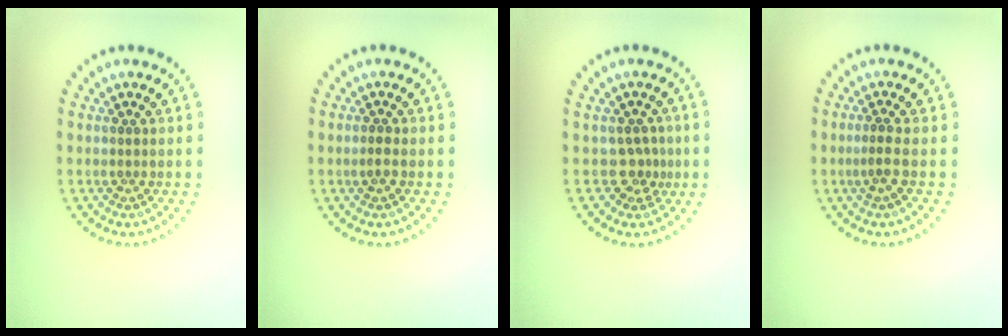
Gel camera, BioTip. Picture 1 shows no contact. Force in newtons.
{"total": 1.0, "press": 0.9, "slide": 0.3}
{"total": 2.0, "press": 1.4, "slide": 1.4}
{"total": 1.2, "press": 0.9, "slide": 0.8}